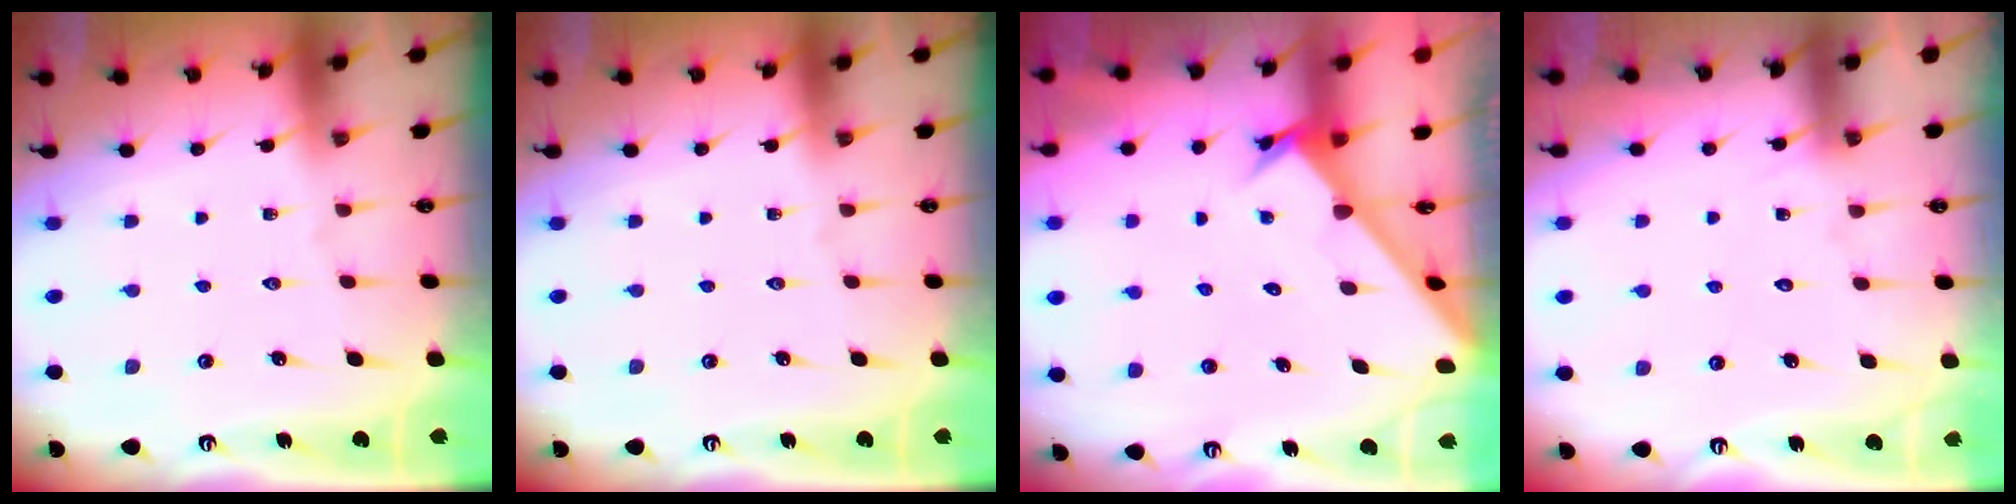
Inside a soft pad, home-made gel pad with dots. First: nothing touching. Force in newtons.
{"total": 0.0}
{"total": 2.6, "press": 2.6, "slide": 0.3}
{"total": 5.3, "press": 5.3, "slide": 0.3}